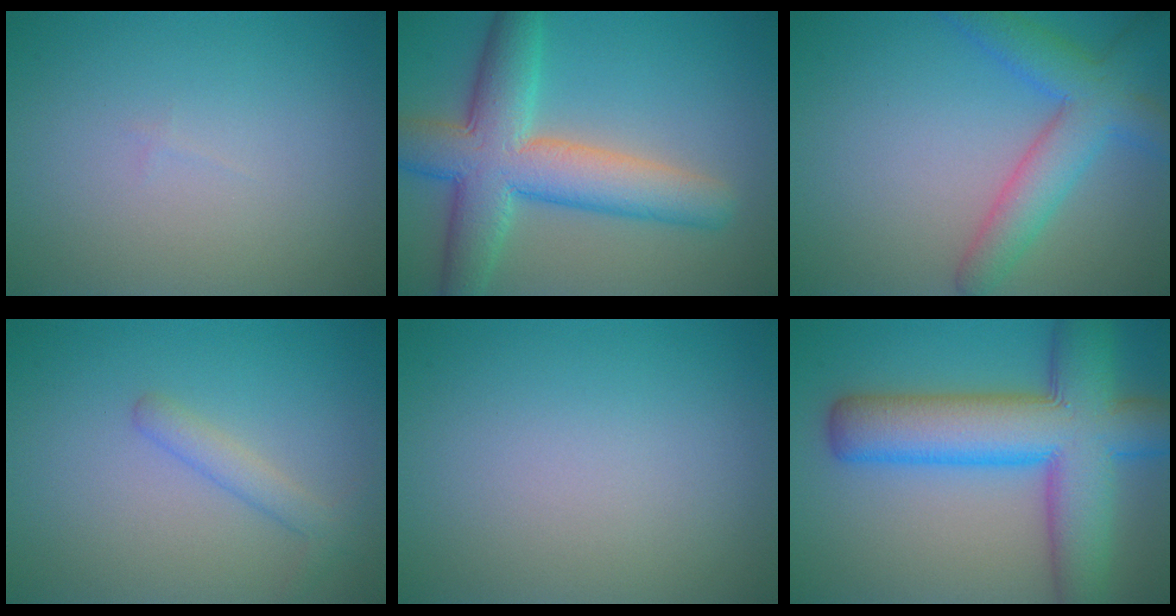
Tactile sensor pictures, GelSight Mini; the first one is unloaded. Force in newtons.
{"total": 8.9, "press": 8.8, "slide": 0.3}
{"total": 5.1, "press": 5.1, "slide": 0.2}
{"total": 1.9, "press": 1.9, "slide": 0.0}
{"total": 0.0}
{"total": 11.0, "press": 11.0, "slide": 0.5}